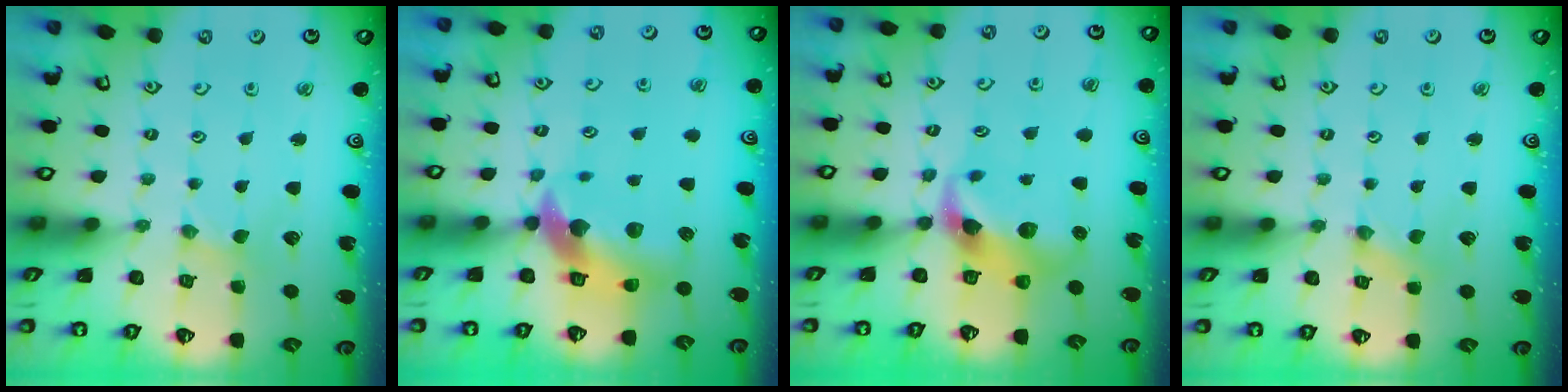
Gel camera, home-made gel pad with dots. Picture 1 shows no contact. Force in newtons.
{"total": 13.3, "press": 13.1, "slide": 2.1}
{"total": 9.9, "press": 9.7, "slide": 1.6}
{"total": 0.9, "press": 0.9, "slide": 0.1}